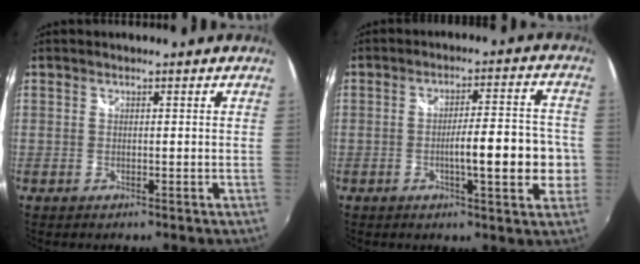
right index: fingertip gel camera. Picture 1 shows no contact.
{"total": 10.4, "force": [-2.5, 2.2, 9.9], "torque": [-0.152, -0.001, -0.031]}